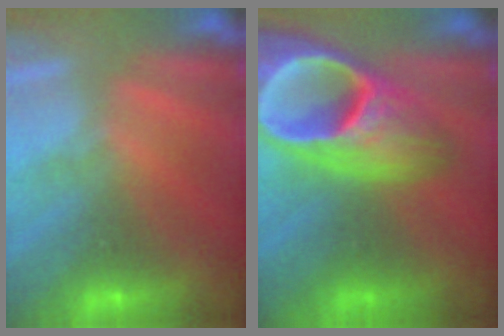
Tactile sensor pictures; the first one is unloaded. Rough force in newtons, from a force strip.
{"total": 9.6}